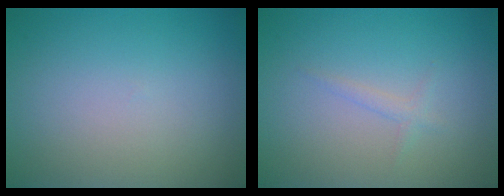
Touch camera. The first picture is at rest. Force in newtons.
{"total": 0.9, "press": 0.9, "slide": 0.1}